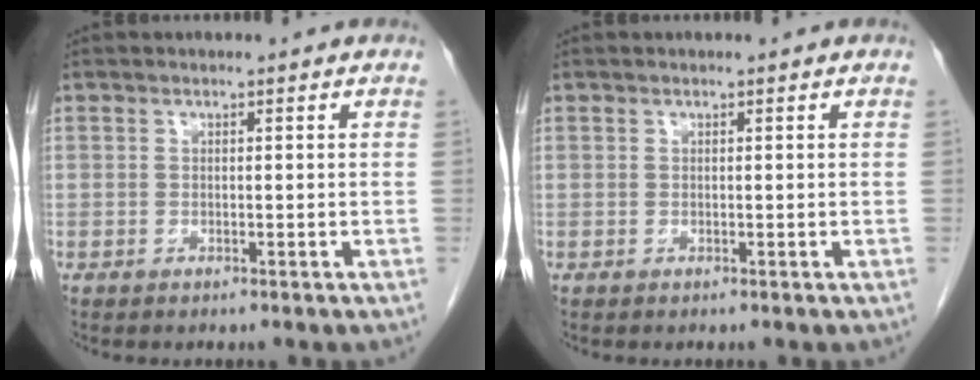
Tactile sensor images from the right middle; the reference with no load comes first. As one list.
[{"total": 0.0}]